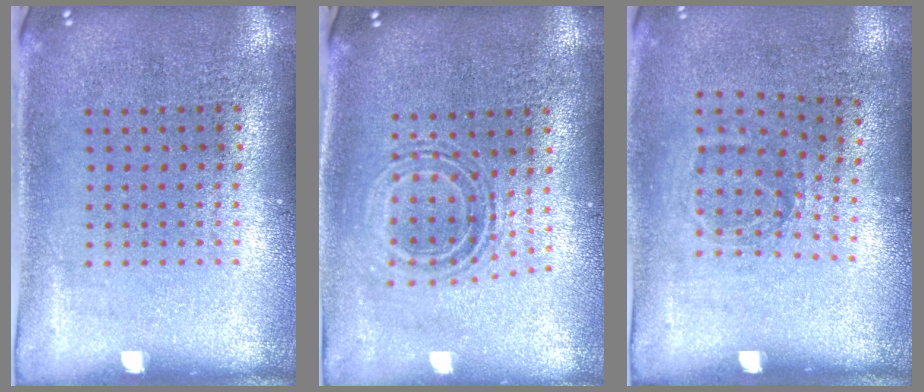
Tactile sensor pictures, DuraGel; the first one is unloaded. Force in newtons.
{"total": 0.9, "press": 0.8, "slide": 0.3}
{"total": 1.1, "press": 0.8, "slide": 0.7}